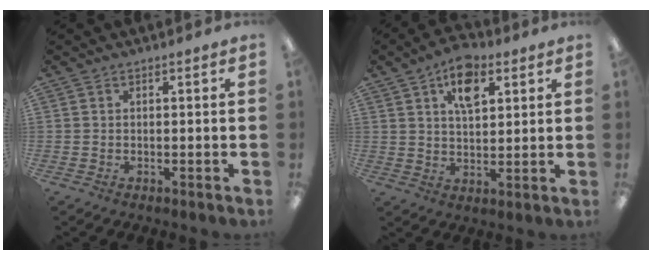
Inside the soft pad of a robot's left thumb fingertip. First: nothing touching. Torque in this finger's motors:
{"motor_torque": [-0.08, 0.05, 0.23, -0.25, 0.06]}